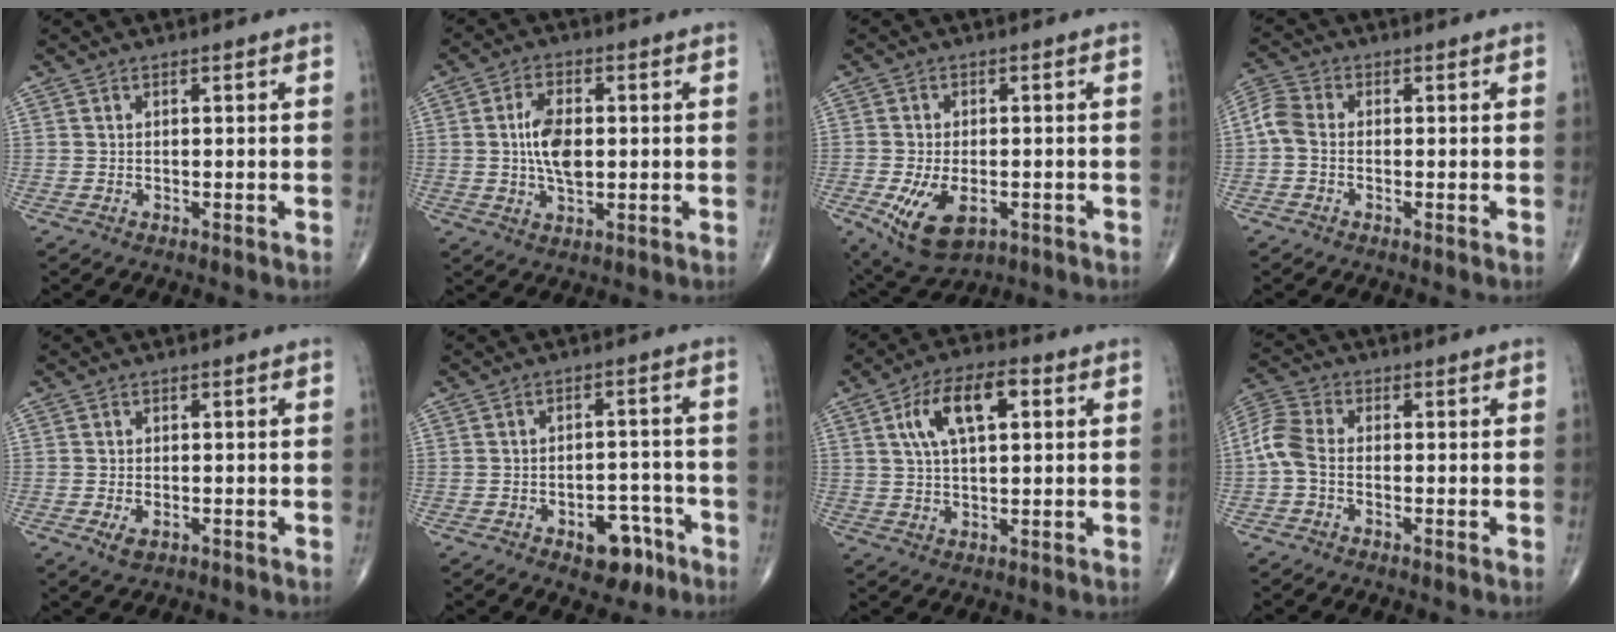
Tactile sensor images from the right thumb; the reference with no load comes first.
{"total": 7.9, "force": [0.4, 4.2, 6.6], "torque": [-0.117, 0.001, 0.005]}
{"total": 9.9, "force": [-3.4, 5.5, 7.5], "torque": [-0.133, -0.001, -0.044]}
{"total": 4.5, "force": [-0.6, 3.1, 3.2], "torque": [-0.074, 0.012, -0.025]}
{"total": 2.3, "force": [-0.8, 1.3, 1.6], "torque": [-0.027, 0.000, -0.010]}
{"total": 7.5, "force": [-4.1, 4.4, 4.5], "torque": [-0.029, 0.039, -0.052]}
{"total": 10.9, "force": [3.4, 4.9, 9.1], "torque": [-0.160, 0.014, 0.054]}
{"total": 5.8, "force": [-1.1, 3.6, 4.5], "torque": [-0.106, 0.017, -0.036]}